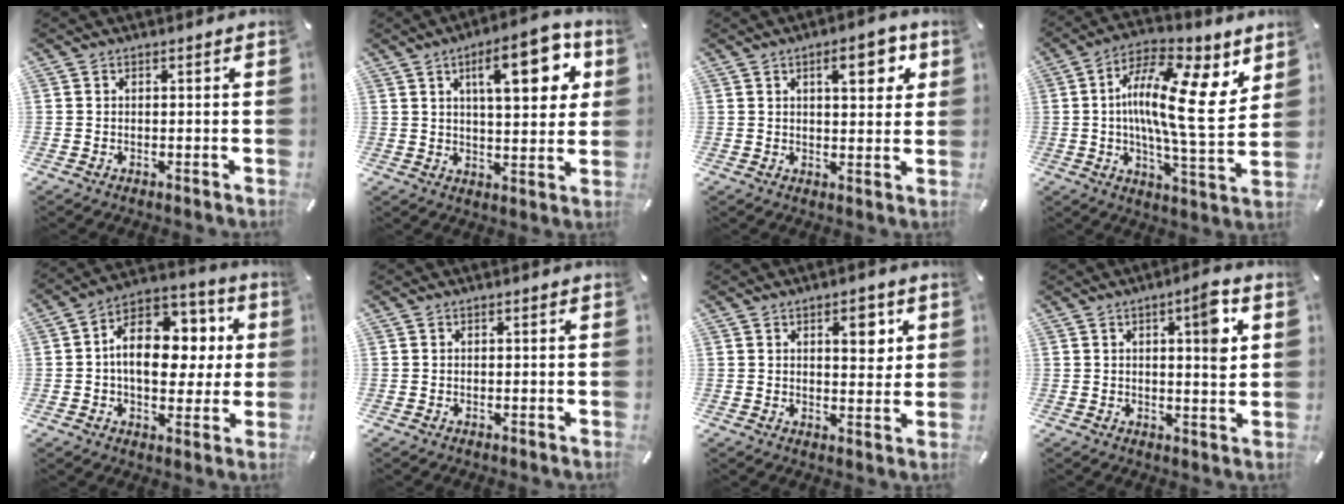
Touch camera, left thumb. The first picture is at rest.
{"total": 15.0, "force": [6.1, 5.7, 12.5], "torque": [-0.179, -0.012, 0.094]}
{"total": 8.2, "force": [3.5, 3.3, 6.6], "torque": [-0.087, -0.009, 0.049]}
{"total": 19.1, "force": [4.8, 6.1, 17.5], "torque": [-0.310, -0.044, 0.070]}
{"total": 15.0, "force": [1.6, 10.7, 10.4], "torque": [-0.149, -0.007, 0.031]}
{"total": 0.0}
{"total": 6.6, "force": [2.7, 3.3, 5.1], "torque": [-0.060, -0.012, 0.037]}
{"total": 7.7, "force": [2.7, 1.8, 7.0], "torque": [-0.082, -0.019, 0.031]}